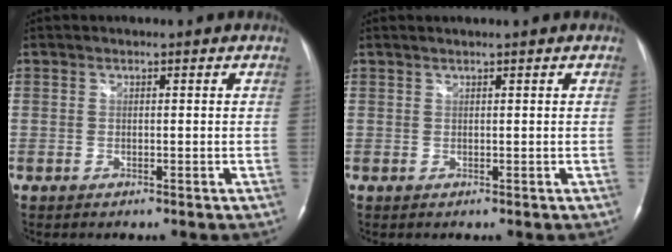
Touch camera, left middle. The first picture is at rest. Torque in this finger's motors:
{"motor_torque": [0.07, -0.11, 0.04, -0.01]}